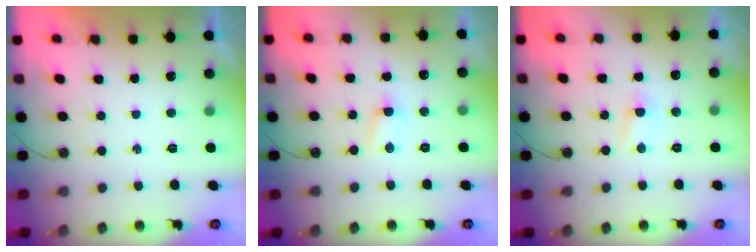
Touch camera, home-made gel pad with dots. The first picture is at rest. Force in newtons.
{"total": 3.4, "press": 3.3, "slide": 0.4}
{"total": 3.6, "press": 3.6, "slide": 0.5}